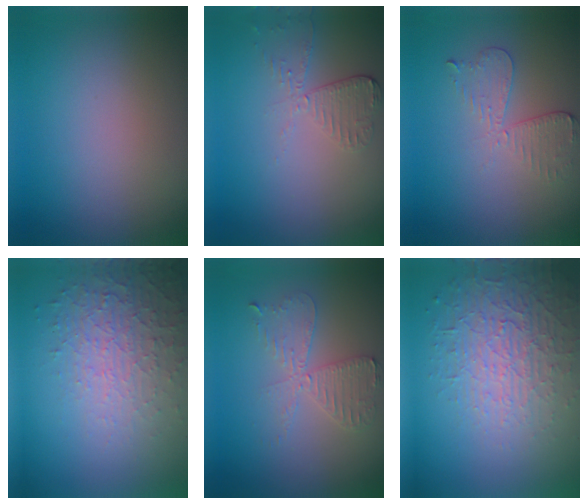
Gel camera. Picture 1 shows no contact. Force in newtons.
{"total": 2.0, "press": 1.9, "slide": 0.6}
{"total": 2.9, "press": 2.5, "slide": 1.5}
{"total": 5.2, "press": 3.3, "slide": 3.9}
{"total": 3.6, "press": 3.1, "slide": 1.9}
{"total": 4.6, "press": 4.0, "slide": 2.3}